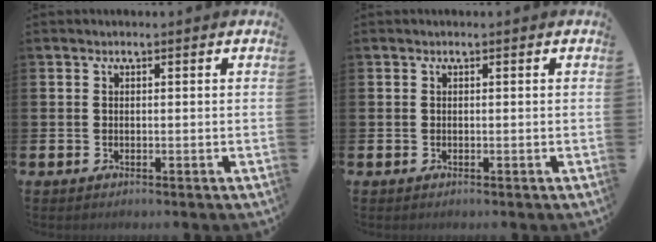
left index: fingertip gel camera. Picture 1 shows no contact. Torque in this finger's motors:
{"motor_torque": [0.00, 0.00, 0.00, 0.00]}